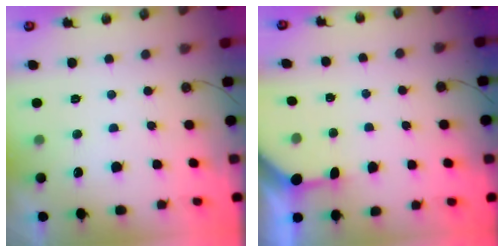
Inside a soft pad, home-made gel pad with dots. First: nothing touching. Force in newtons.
{"total": 3.6, "press": 3.6, "slide": 0.4}